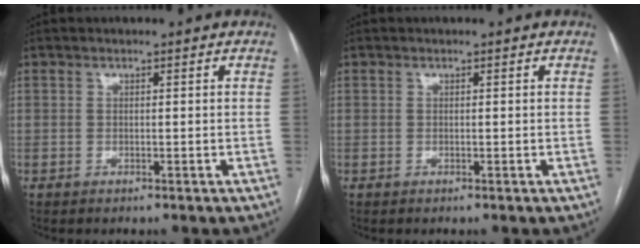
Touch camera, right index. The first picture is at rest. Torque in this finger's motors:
{"motor_torque": [-0.02, 0.03, 0.00, 0.00]}